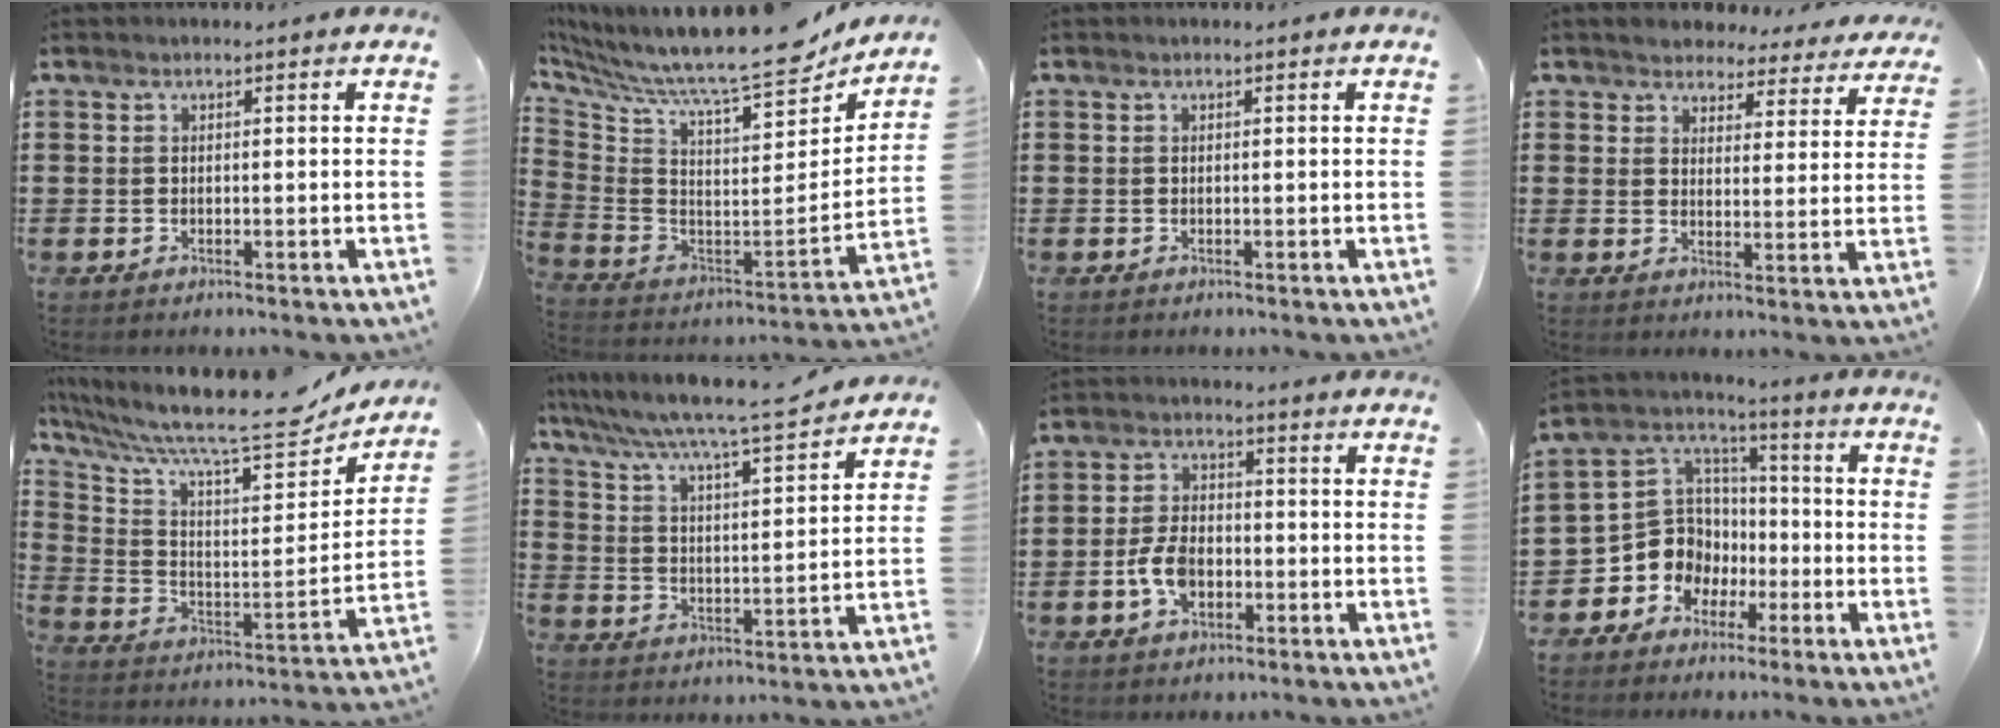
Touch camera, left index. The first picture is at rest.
{"total": 9.9, "force": [8.6, 0.7, 4.8], "torque": [-0.113, -0.083, 0.132]}
{"total": 0.0}
{"total": 3.9, "force": [3.8, 0.9, 0.0], "torque": [-0.015, -0.022, 0.063]}
{"total": 9.1, "force": [7.8, 1.0, 4.6], "torque": [-0.110, -0.070, 0.121]}
{"total": 6.2, "force": [5.5, -0.3, 2.7], "torque": [-0.078, -0.042, 0.086]}
{"total": 6.0, "force": [-1.9, 3.6, 4.4], "torque": [-0.112, 0.000, -0.042]}
{"total": 9.2, "force": [-3.0, 8.4, 2.0], "torque": [-0.089, 0.002, -0.057]}